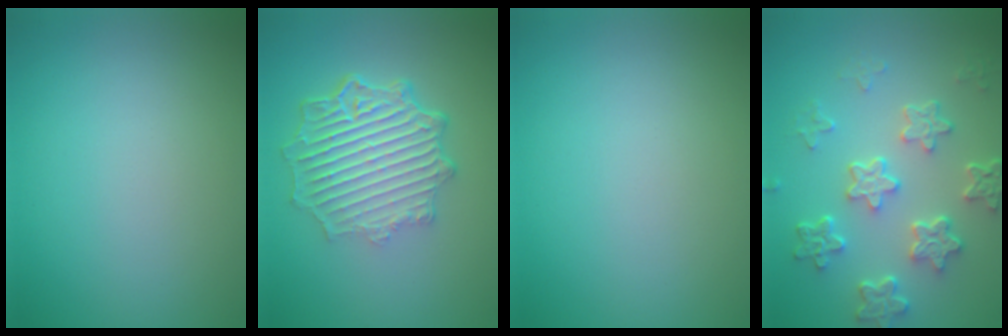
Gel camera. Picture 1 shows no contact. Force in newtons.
{"total": 7.0, "press": 5.1, "slide": 4.8}
{"total": 0.0}
{"total": 5.6, "press": 4.3, "slide": 3.6}